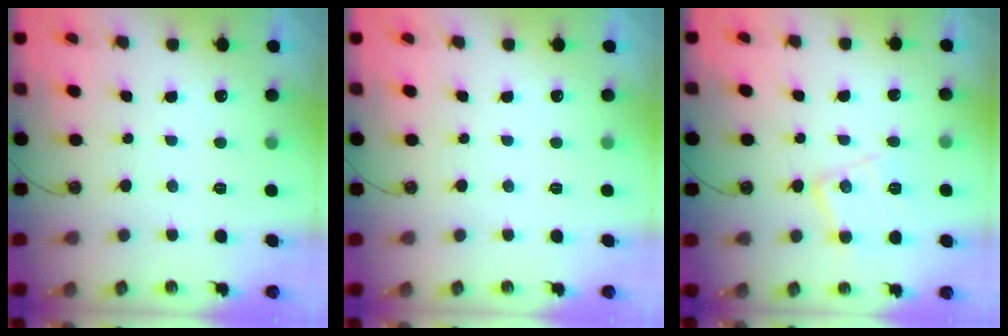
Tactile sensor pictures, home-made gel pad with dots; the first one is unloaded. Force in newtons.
{"total": 0.0}
{"total": 12.9, "press": 12.9, "slide": 0.4}